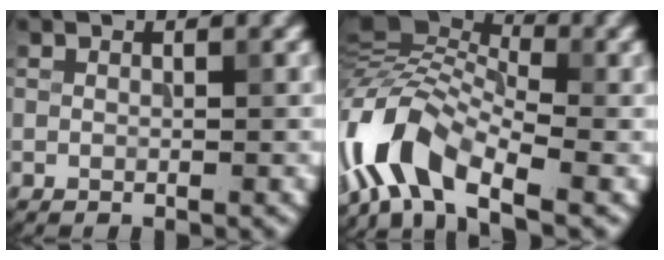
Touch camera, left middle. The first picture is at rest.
{"total": 9.2, "force": [-4.2, 4.2, 7.0], "torque": [-0.128, 0.021, -0.100]}